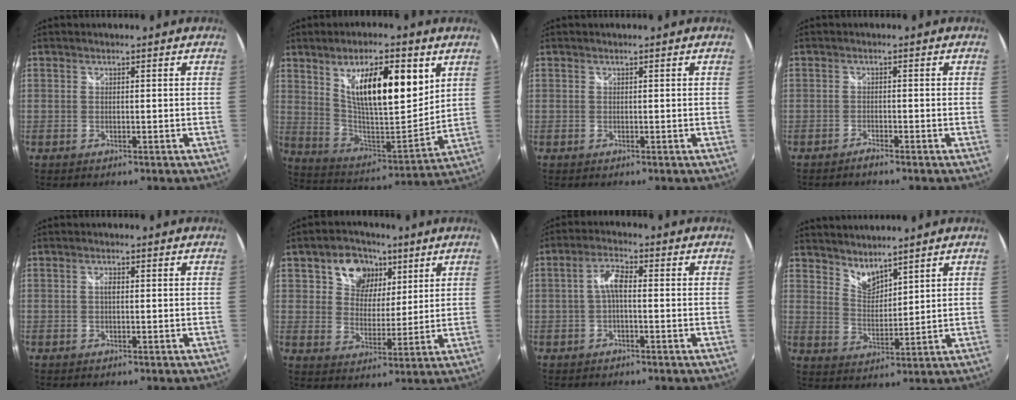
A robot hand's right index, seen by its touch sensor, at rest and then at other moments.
{"total": 18.9, "force": [8.1, 6.5, 15.8], "torque": [-0.255, -0.002, 0.148]}
{"total": 0.0}
{"total": 1.3, "force": [-1.3, 0.1, 0.4], "torque": [-0.014, -0.003, -0.026]}
{"total": 1.0, "force": [0.0, 0.5, 0.9], "torque": [-0.017, 0.004, -0.002]}
{"total": 11.1, "force": [5.3, 8.4, 5.0], "torque": [-0.100, 0.018, 0.091]}
{"total": 4.0, "force": [-0.6, 1.3, 3.7], "torque": [-0.076, 0.013, -0.012]}
{"total": 5.4, "force": [4.9, 1.4, 1.7], "torque": [-0.021, -0.004, 0.090]}